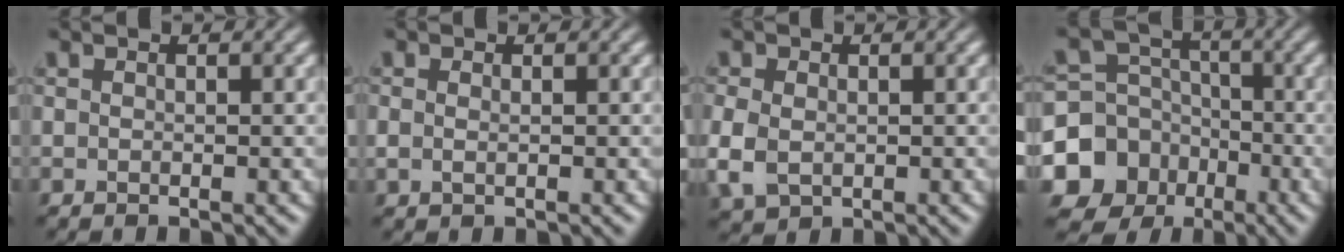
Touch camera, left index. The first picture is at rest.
{"total": 0.7, "force": [0.0, 0.5, 0.5], "torque": [-0.011, -0.006, 0.004]}
{"total": 3.5, "force": [-0.9, 2.5, 2.2], "torque": [-0.058, -0.012, -0.017]}
{"total": 11.0, "force": [-5.1, 9.6, 2.0], "torque": [-0.057, -0.034, -0.114]}